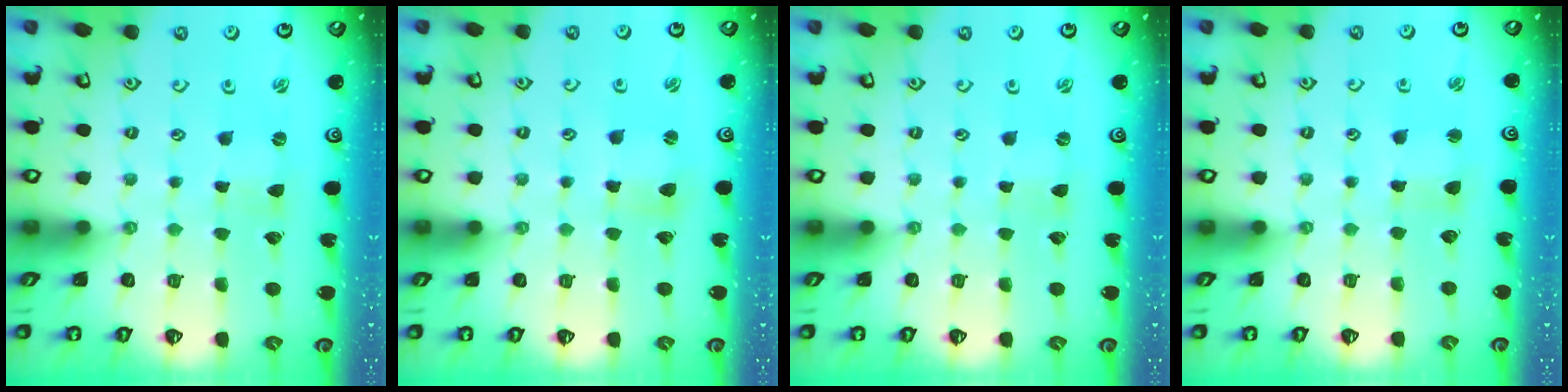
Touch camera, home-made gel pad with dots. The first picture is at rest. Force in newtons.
{"total": 2.5, "press": 2.5, "slide": 0.3}
{"total": 0.0}
{"total": 1.9, "press": 1.9, "slide": 0.2}